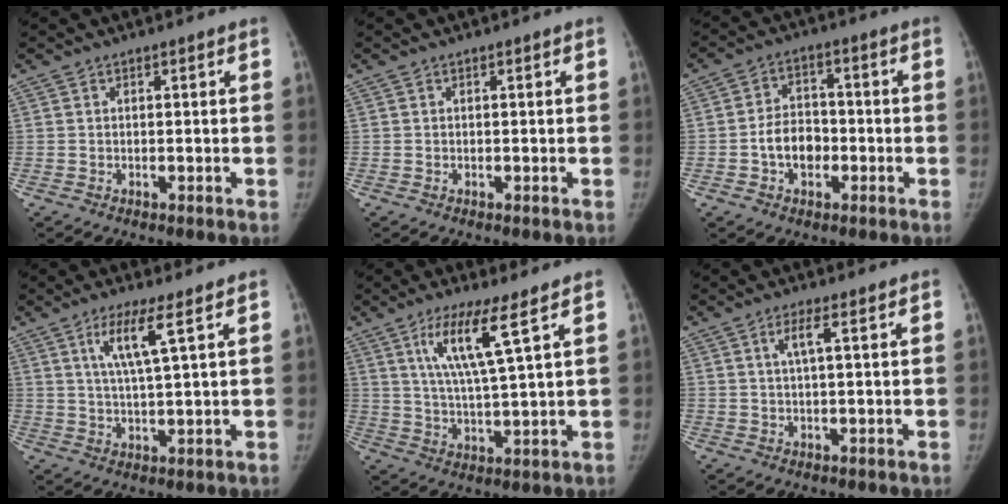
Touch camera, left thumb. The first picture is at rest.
{"total": 0.0}
{"total": 7.3, "force": [-2.1, 5.4, 4.5], "torque": [-0.052, 0.024, -0.042]}
{"total": 6.9, "force": [3.3, 0.3, 6.0], "torque": [-0.123, -0.021, 0.068]}
{"total": 9.8, "force": [4.9, 0.5, 8.4], "torque": [-0.167, -0.030, 0.097]}
{"total": 2.8, "force": [1.0, 0.2, 2.7], "torque": [-0.062, 0.006, 0.022]}